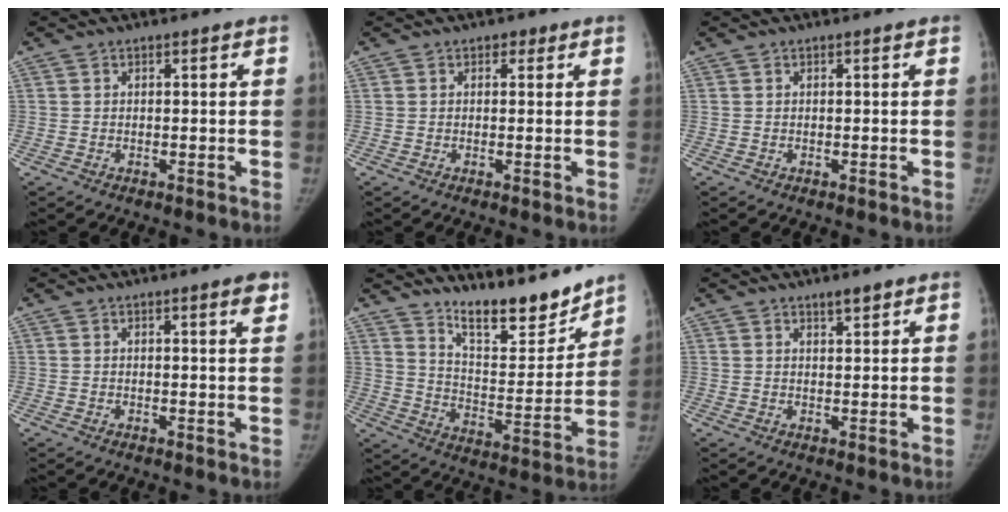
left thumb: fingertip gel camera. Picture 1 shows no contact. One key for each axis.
{"total": 1.2, "fx": 0.6, "fy": 0.9, "fz": 0.5, "tx": 0.005, "ty": -0.001, "tz": 0.005}
{"total": 0.0}
{"total": 2.3, "fx": 1.4, "fy": 0.2, "fz": 1.8, "tx": -0.024, "ty": -0.008, "tz": 0.017}
{"total": 14.9, "fx": 13.1, "fy": 3.6, "fz": 6.1, "tx": -0.057, "ty": -0.102, "tz": 0.221}
{"total": 2.4, "fx": 1.8, "fy": 0.6, "fz": 1.4, "tx": -0.017, "ty": -0.013, "tz": 0.031}